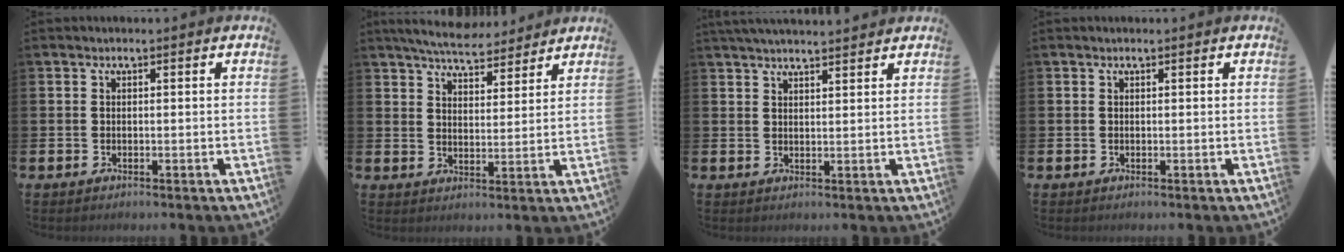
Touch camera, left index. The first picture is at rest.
{"total": 6.2, "force": [6.0, 1.3, 1.4], "torque": [-0.035, -0.030, 0.106]}
{"total": 3.1, "force": [3.1, 0.0, 0.5], "torque": [-0.013, -0.011, 0.056]}
{"total": 0.0}